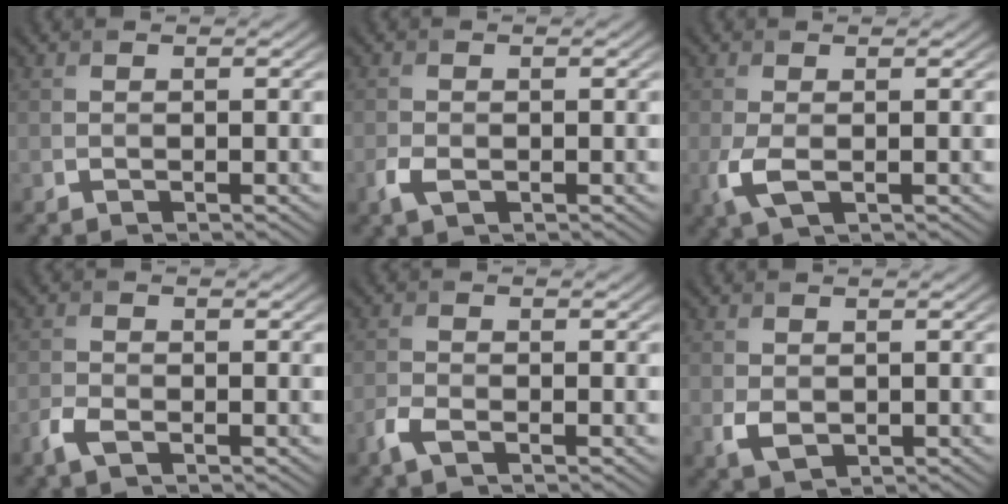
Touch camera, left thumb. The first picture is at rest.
{"total": 2.1, "force": [-0.9, 1.3, 1.4], "torque": [-0.038, -0.006, -0.018]}
{"total": 3.1, "force": [-0.6, 1.5, 2.6], "torque": [-0.075, -0.011, -0.011]}
{"total": 2.3, "force": [-1.4, 1.1, 1.5], "torque": [-0.039, -0.004, -0.035]}
{"total": 2.3, "force": [-1.5, 0.9, 1.6], "torque": [-0.042, -0.003, -0.037]}
{"total": 2.2, "force": [-0.1, 1.7, 1.5], "torque": [-0.035, -0.007, 0.003]}